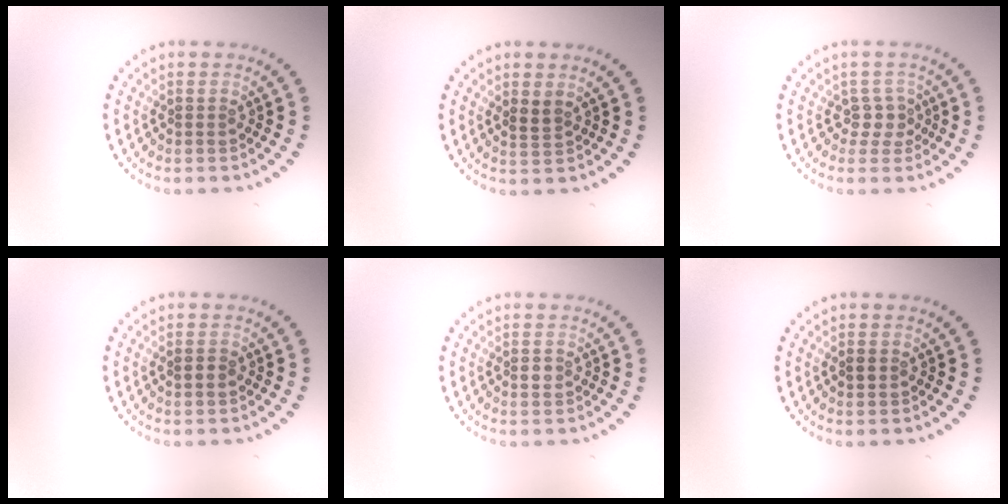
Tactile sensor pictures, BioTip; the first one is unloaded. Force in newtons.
{"total": 1.2, "press": 0.9, "slide": 0.7}
{"total": 1.7, "press": 1.3, "slide": 1.1}
{"total": 1.1, "press": 1.1, "slide": 0.2}
{"total": 1.0, "press": 1.0, "slide": 0.3}
{"total": 0.9, "press": 0.9, "slide": 0.0}